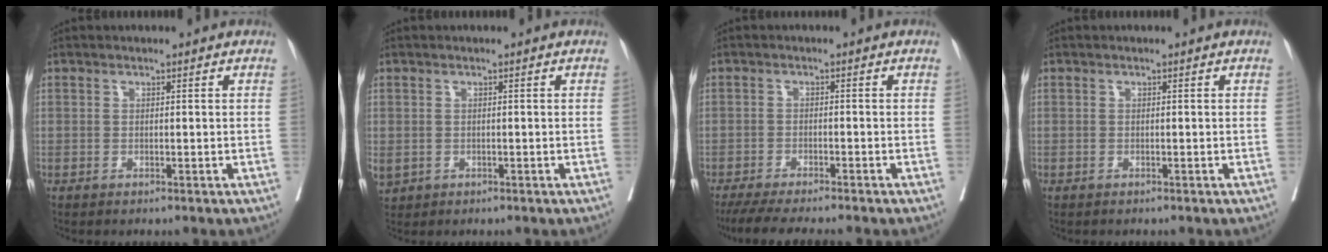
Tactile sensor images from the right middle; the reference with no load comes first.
{"total": 2.2, "force": [-0.4, 1.9, 1.1], "torque": [-0.029, -0.003, 0.002]}
{"total": 9.0, "force": [-7.7, 0.1, 4.5], "torque": [-0.056, -0.019, -0.122]}
{"total": 0.0}